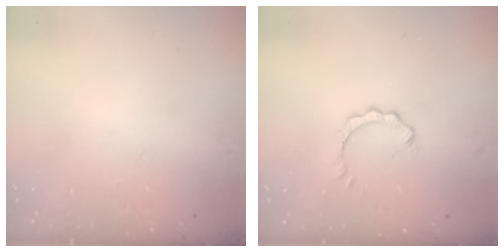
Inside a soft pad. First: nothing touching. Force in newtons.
{"total": 1.1, "press": 1.1, "slide": 0.1}